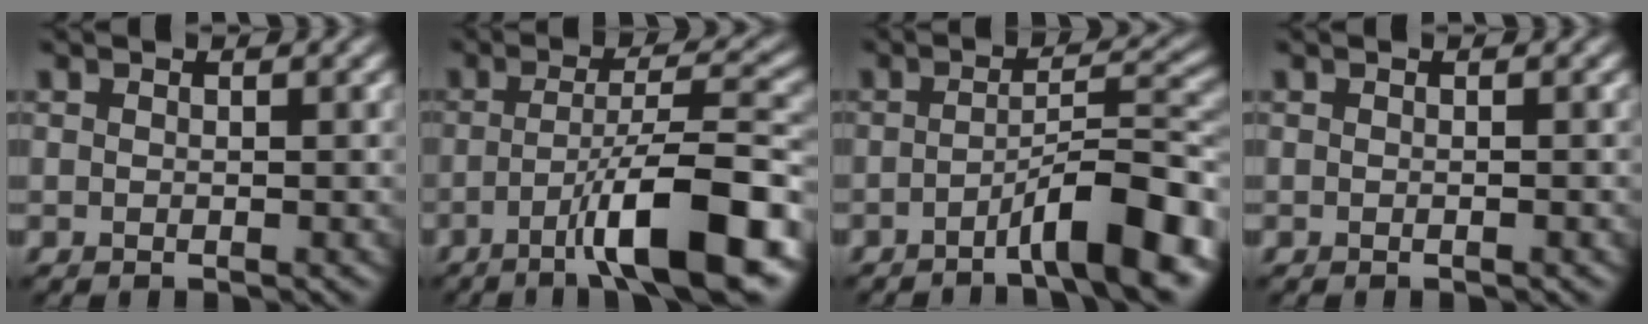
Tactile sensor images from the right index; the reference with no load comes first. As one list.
[{"total": 10.1, "force": [-4.3, 1.9, 8.9], "torque": [-0.127, 0.016, -0.073]}, {"total": 7.7, "force": [-4.0, 1.3, 6.4], "torque": [-0.090, 0.019, -0.066]}, {"total": 0.0}]